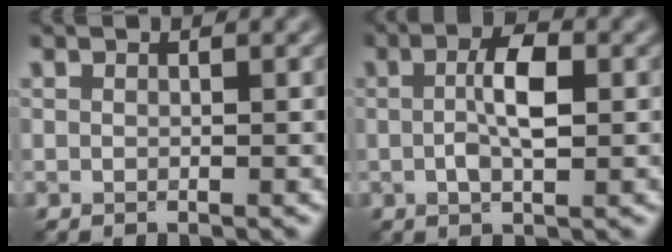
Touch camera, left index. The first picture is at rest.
{"total": 3.9, "force": [0.2, 1.4, 3.6], "torque": [-0.071, 0.003, 0.000]}